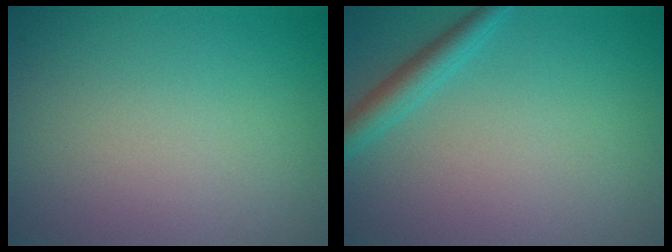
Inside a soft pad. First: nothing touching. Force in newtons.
{"total": 2.4, "press": 2.4, "slide": 0.1}